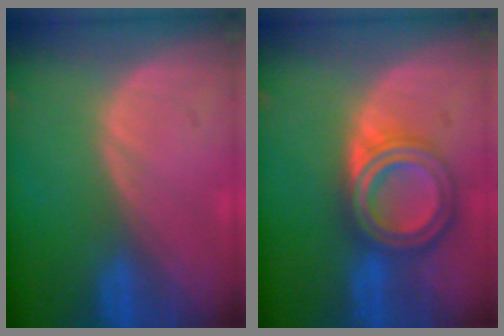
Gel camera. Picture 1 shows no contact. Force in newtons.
{"total": 7.5, "press": 7.5, "slide": 0.5}